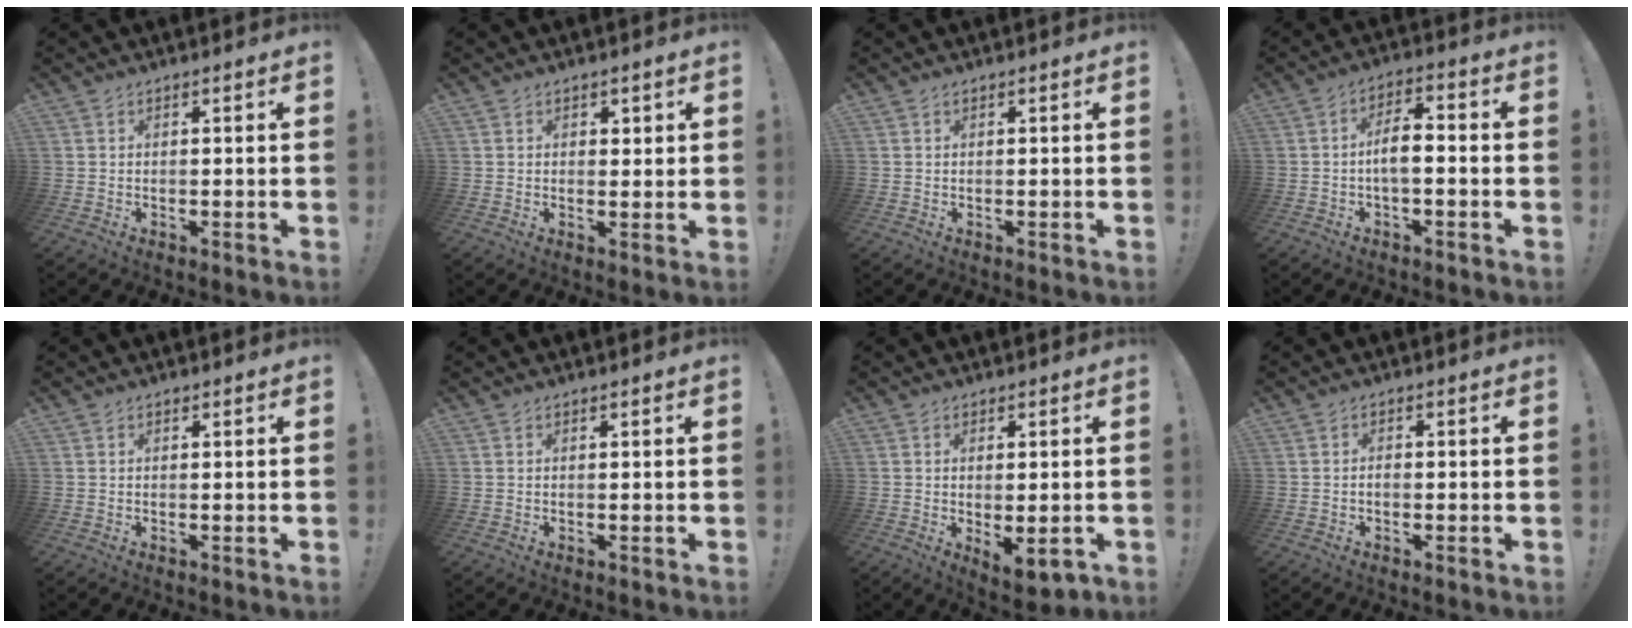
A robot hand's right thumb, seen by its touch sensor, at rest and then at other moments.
{"total": 2.0, "force": [1.3, 1.5, 0.1], "torque": [0.014, -0.008, 0.021]}
{"total": 0.0}
{"total": 6.9, "force": [-1.3, 2.8, 6.2], "torque": [-0.107, 0.008, -0.025]}
{"total": 0.0}
{"total": 0.0}
{"total": 5.5, "force": [0.6, 1.6, 5.2], "torque": [-0.072, -0.021, 0.017]}
{"total": 1.1, "force": [-0.8, 0.5, 0.5], "torque": [-0.018, 0.005, -0.014]}